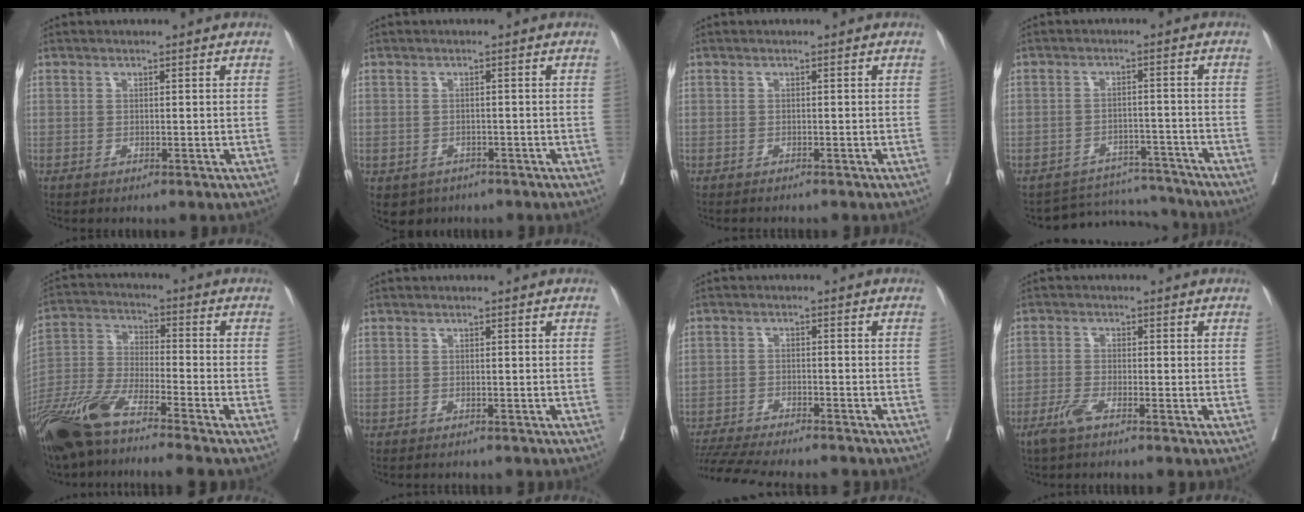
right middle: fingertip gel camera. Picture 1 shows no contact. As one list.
[{"total": 3.0, "force": [-1.8, 2.3, 0.7], "torque": [-0.008, 0.004, -0.021]}, {"total": 2.0, "force": [-1.8, 0.1, 1.0], "torque": [-0.015, -0.003, -0.019]}, {"total": 7.1, "force": [-6.8, 1.1, -1.7], "torque": [0.025, 0.030, -0.093]}, {"total": 15.8, "force": [-12.2, 0.7, 10.0], "torque": [-0.222, -0.030, -0.236]}, {"total": 3.3, "force": [-3.0, 0.7, 1.2], "torque": [-0.015, -0.002, -0.035]}, {"total": 15.5, "force": [-14.0, 1.8, 6.5], "torque": [-0.134, -0.022, -0.204]}, {"total": 3.3, "force": [-2.5, 0.1, 2.2], "torque": [-0.050, -0.005, -0.056]}]